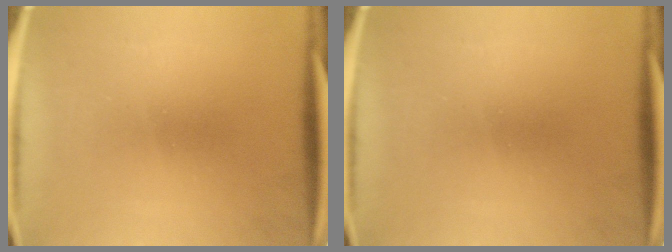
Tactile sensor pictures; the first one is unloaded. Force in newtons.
{"total": 0.0}